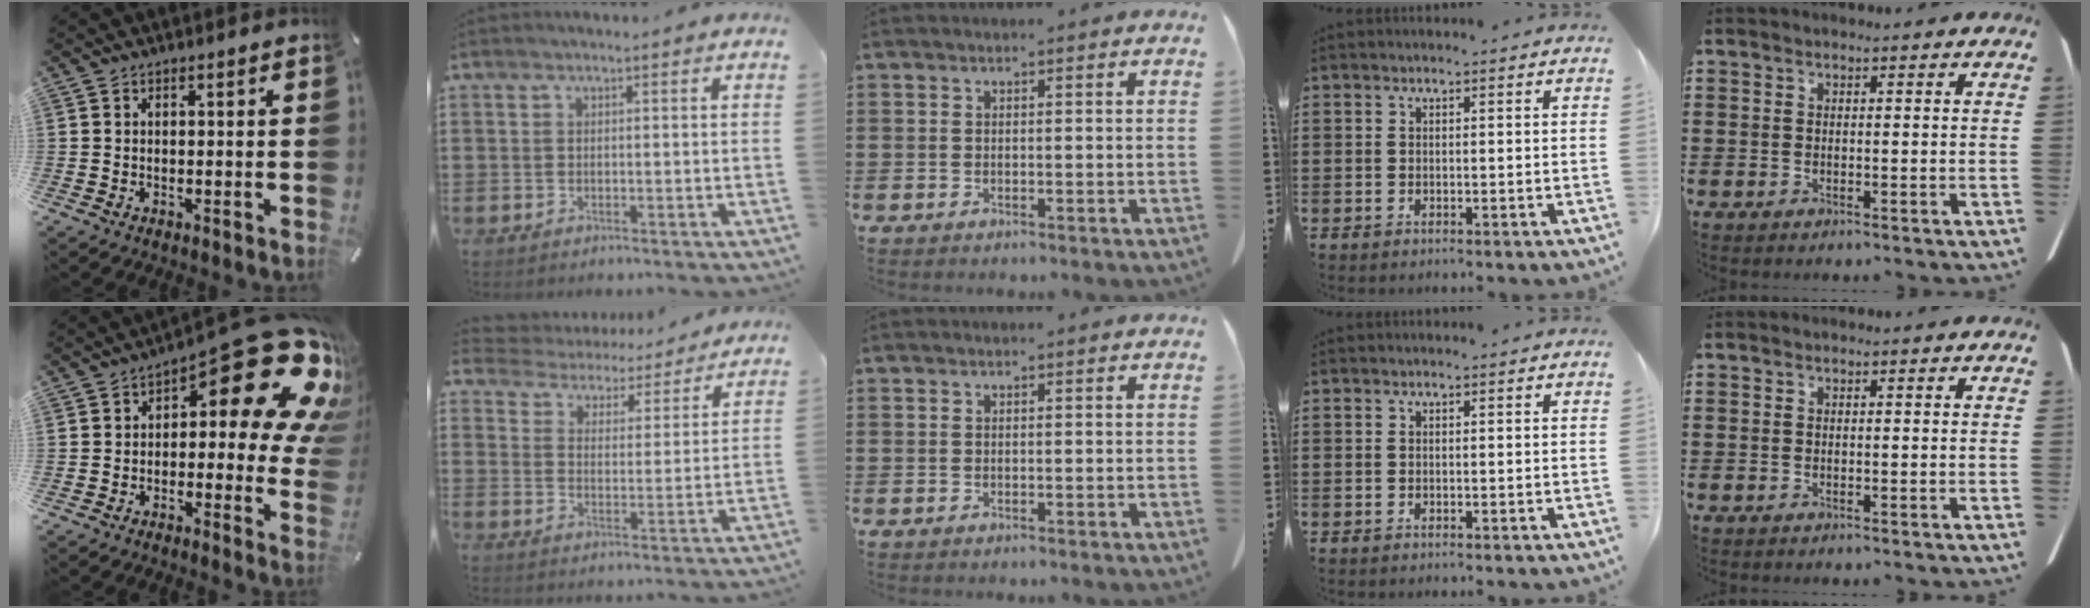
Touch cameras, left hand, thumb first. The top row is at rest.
{"thumb": {"total": 22.2, "force": [10.4, 8.3, 17.8], "torque": [-0.213, -0.079, 0.175]}, "index": {"total": 4.2, "force": [4.2, 0.3, -0.2], "torque": [-0.026, -0.037, 0.066]}}